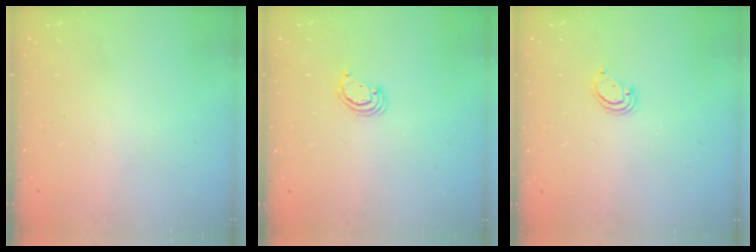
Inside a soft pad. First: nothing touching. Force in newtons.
{"total": 2.3, "press": 2.3, "slide": 0.2}
{"total": 2.8, "press": 2.8, "slide": 0.2}